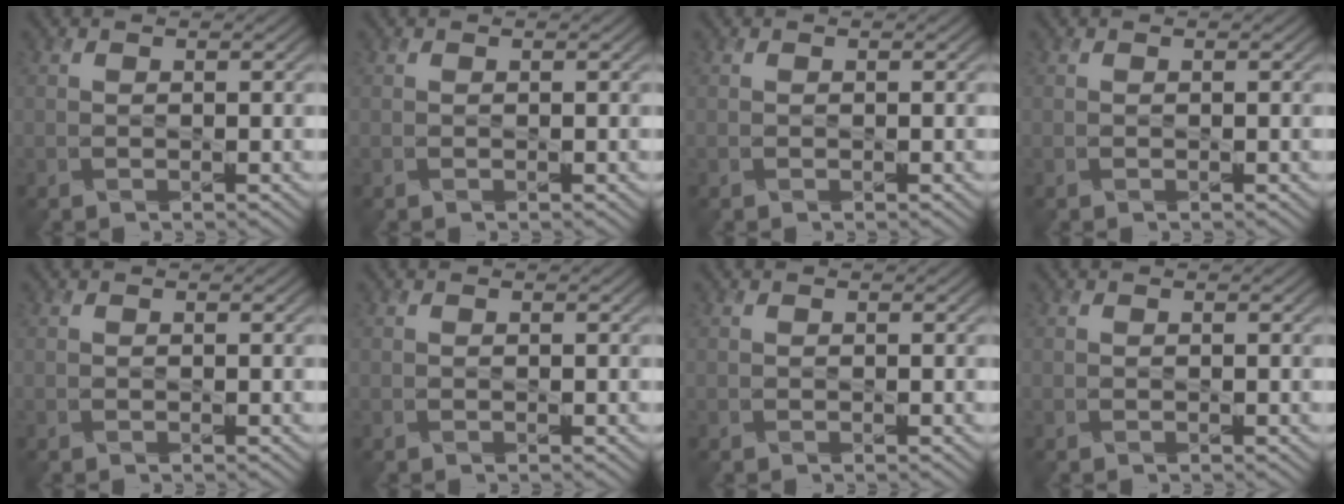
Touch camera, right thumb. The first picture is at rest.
{"total": 0.0}
{"total": 0.0}
{"total": 0.0}
{"total": 0.0}
{"total": 0.0}
{"total": 0.0}
{"total": 0.0}